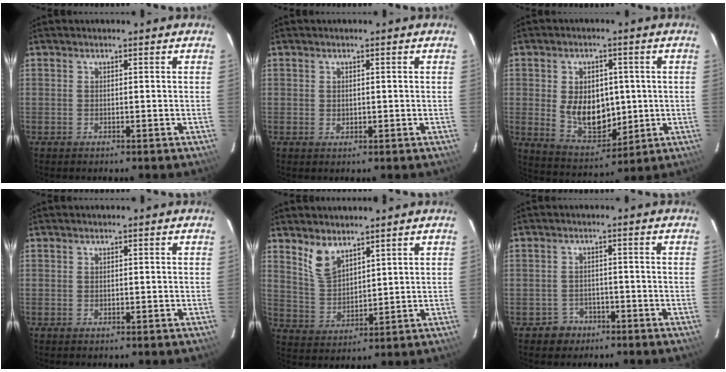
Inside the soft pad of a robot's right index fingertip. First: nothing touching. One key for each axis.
{"total": 1.2, "fx": 0.1, "fy": 1.1, "fz": 0.6, "tx": -0.007, "ty": 0.003, "tz": 0.002}
{"total": 12.1, "fx": 0.1, "fy": 8.3, "fz": 8.7, "tx": -0.166, "ty": -0.006, "tz": 0.023}
{"total": 0.7, "fx": 0.1, "fy": 0.6, "fz": 0.3, "tx": -0.004, "ty": 0.002, "tz": 0.001}
{"total": 7.1, "fx": 5.0, "fy": 3.3, "fz": 3.8, "tx": -0.070, "ty": 0.001, "tz": 0.109}
{"total": 4.1, "fx": -2.1, "fy": 3.5, "fz": 0.0, "tx": -0.012, "ty": 0.018, "tz": -0.031}